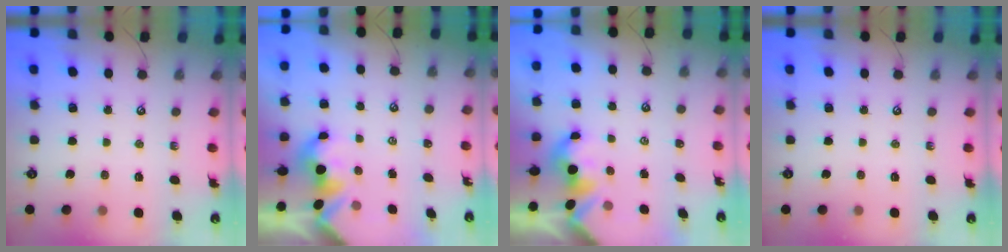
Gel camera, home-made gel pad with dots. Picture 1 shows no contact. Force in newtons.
{"total": 2.4, "press": 2.4, "slide": 0.3}
{"total": 1.7, "press": 1.6, "slide": 0.2}
{"total": 0.0}